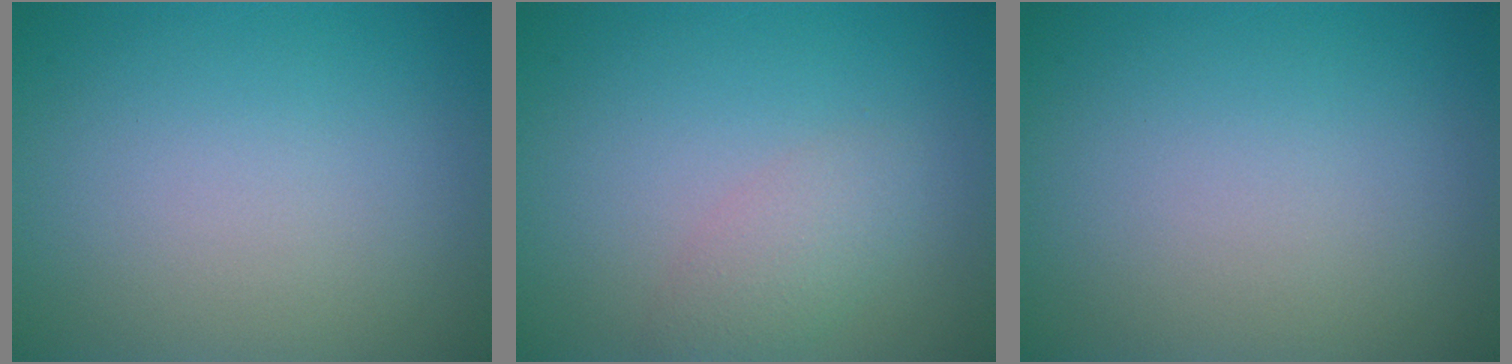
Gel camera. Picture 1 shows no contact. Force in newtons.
{"total": 2.1, "press": 2.1, "slide": 0.1}
{"total": 0.0}